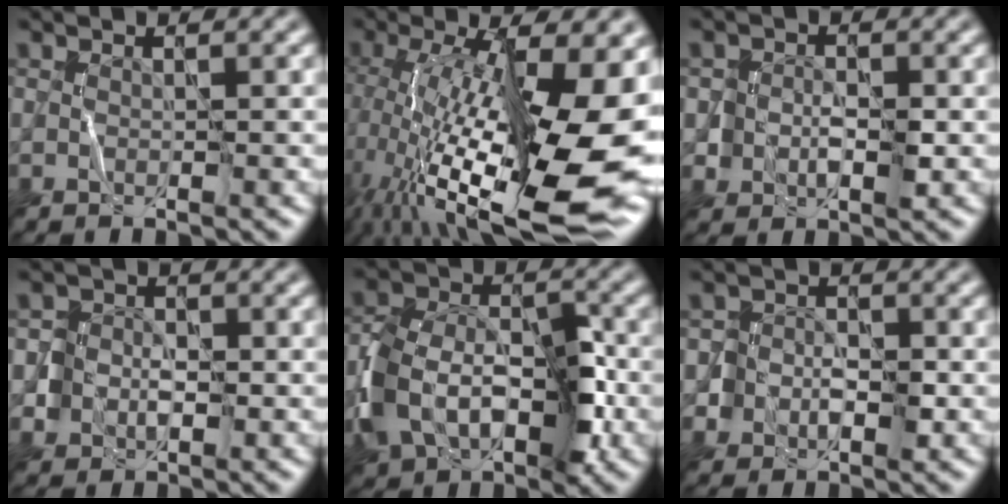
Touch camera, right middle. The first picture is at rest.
{"total": 17.3, "force": [-2.0, 5.9, 16.2], "torque": [-0.269, -0.011, -0.030]}
{"total": 2.1, "force": [-0.3, 1.7, 1.2], "torque": [-0.011, 0.000, -0.008]}
{"total": 2.3, "force": [-0.4, 2.2, 0.5], "torque": [0.008, 0.001, -0.015]}
{"total": 7.5, "force": [-2.4, 5.2, 4.9], "torque": [-0.091, 0.007, -0.050]}
{"total": 2.6, "force": [-0.6, 2.3, 0.9], "torque": [0.013, 0.002, -0.020]}